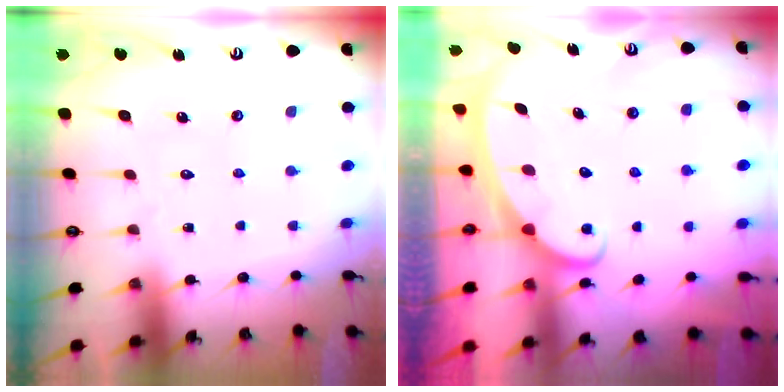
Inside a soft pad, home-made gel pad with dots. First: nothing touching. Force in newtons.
{"total": 2.6, "press": 2.6, "slide": 0.4}